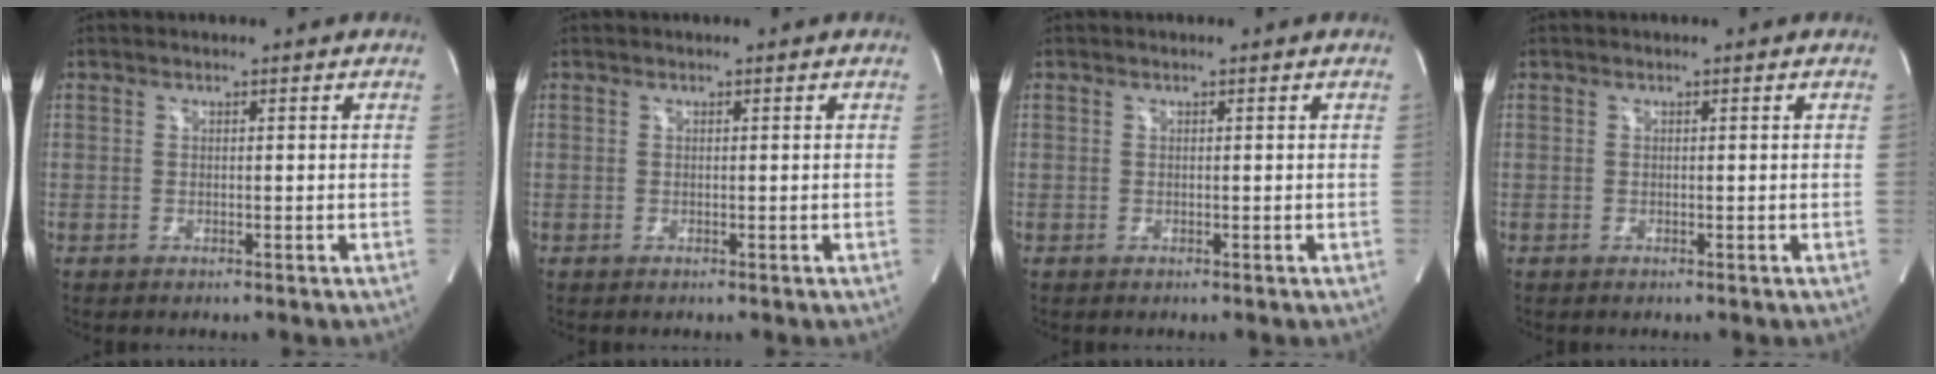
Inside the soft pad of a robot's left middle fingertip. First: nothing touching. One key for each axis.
{"total": 0.0}
{"total": 0.0}
{"total": 0.0}